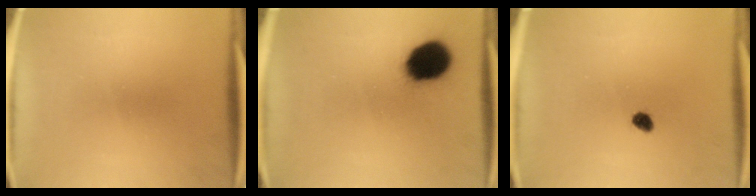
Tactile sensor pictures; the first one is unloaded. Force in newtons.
{"total": 13.7}
{"total": 2.0}